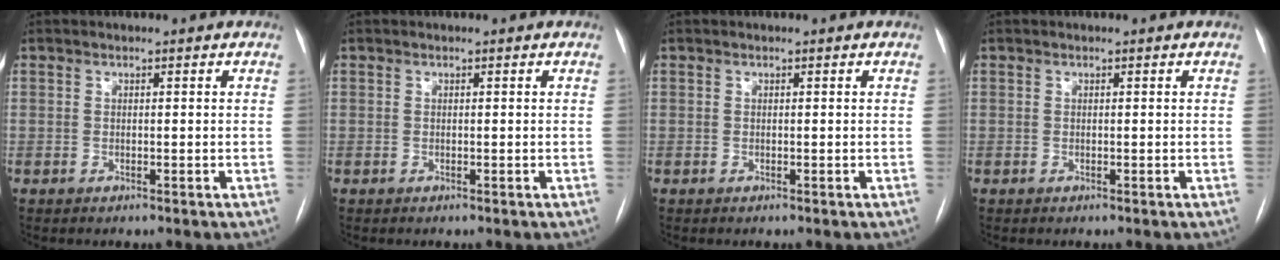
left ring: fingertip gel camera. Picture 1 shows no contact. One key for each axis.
{"total": 0.0}
{"total": 0.0}
{"total": 0.0}